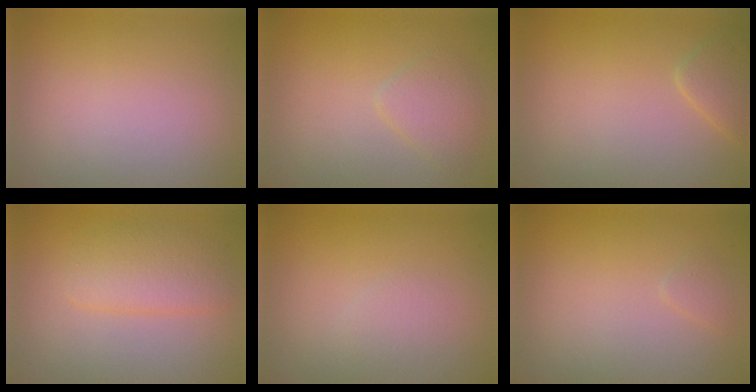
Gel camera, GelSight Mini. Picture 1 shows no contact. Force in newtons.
{"total": 1.9, "press": 1.9, "slide": 0.1}
{"total": 1.7, "press": 1.7, "slide": 0.2}
{"total": 2.8, "press": 2.8, "slide": 0.1}
{"total": 1.0, "press": 1.0, "slide": 0.0}
{"total": 0.7, "press": 0.7, "slide": 0.1}